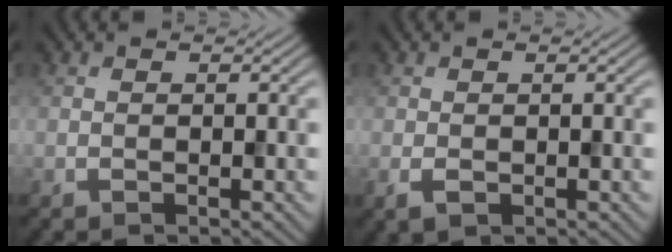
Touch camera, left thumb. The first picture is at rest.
{"total": 1.5, "force": [-0.4, 1.0, 1.0], "torque": [-0.029, -0.004, -0.005]}